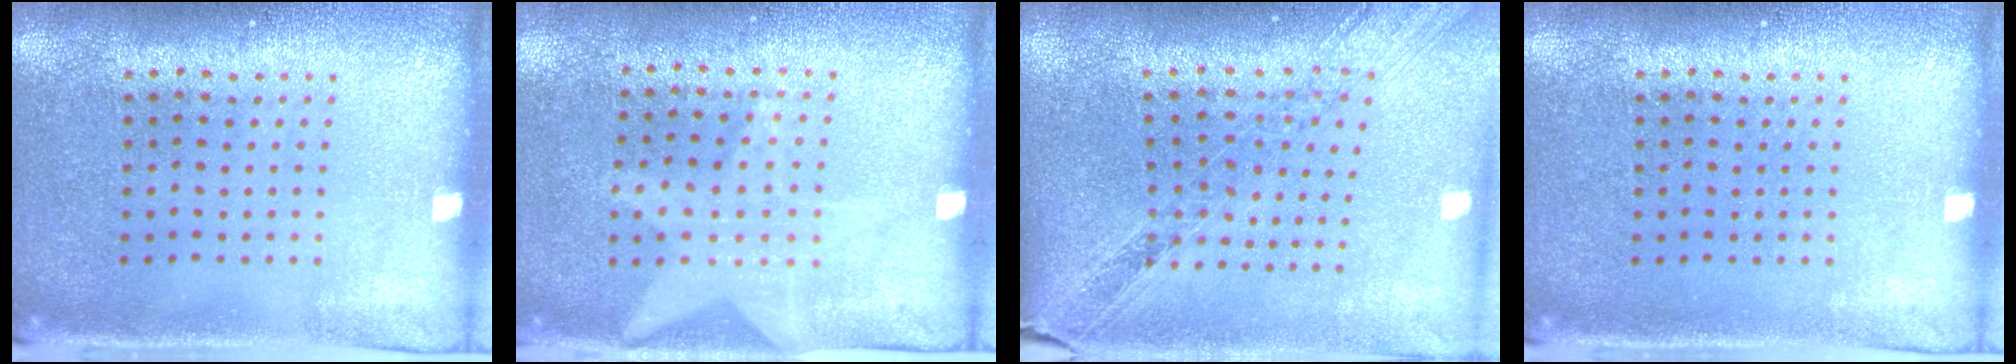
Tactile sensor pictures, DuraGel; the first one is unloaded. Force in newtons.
{"total": 1.1, "press": 0.8, "slide": 0.8}
{"total": 1.3, "press": 1.3, "slide": 0.4}
{"total": 0.0}